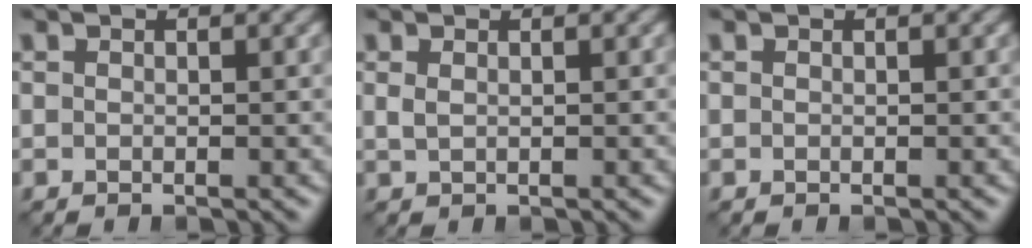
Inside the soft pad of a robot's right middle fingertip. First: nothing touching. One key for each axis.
{"total": 0.7, "fx": 0.3, "fy": 0.3, "fz": 0.5, "tx": -0.015, "ty": 0.000, "tz": 0.008}
{"total": 0.0}